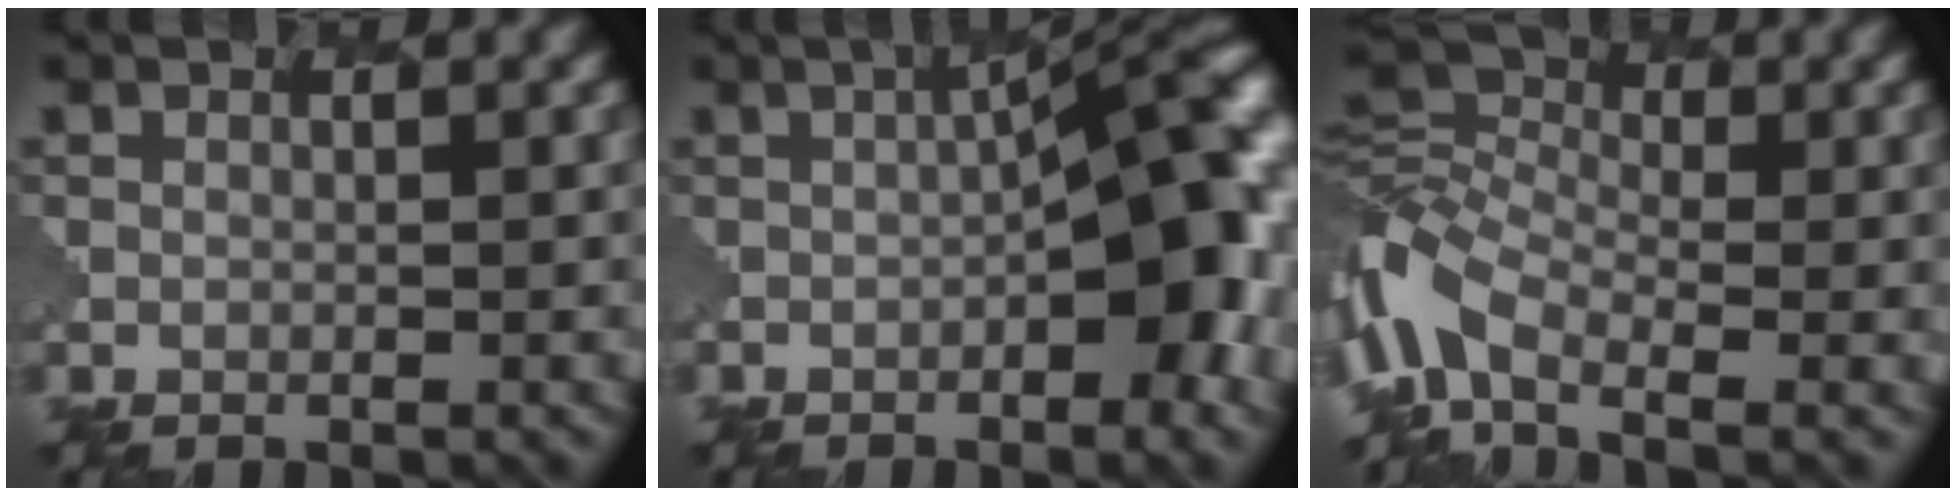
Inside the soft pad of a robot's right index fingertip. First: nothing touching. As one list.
[{"total": 8.6, "force": [-1.6, 2.6, 8.1], "torque": [-0.098, 0.013, -0.023]}, {"total": 10.1, "force": [-3.7, 5.8, 7.4], "torque": [-0.171, 0.005, -0.093]}]